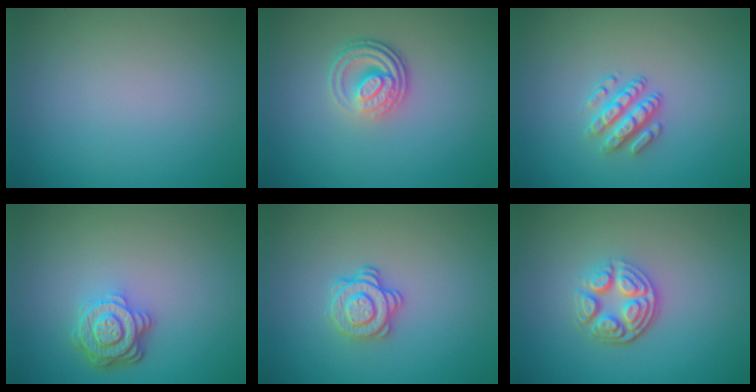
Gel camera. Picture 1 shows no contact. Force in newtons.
{"total": 3.9, "press": 2.7, "slide": 2.7}
{"total": 2.9, "press": 2.5, "slide": 1.4}
{"total": 4.0, "press": 3.2, "slide": 2.4}
{"total": 2.4, "press": 2.0, "slide": 1.4}
{"total": 4.1, "press": 3.2, "slide": 2.5}